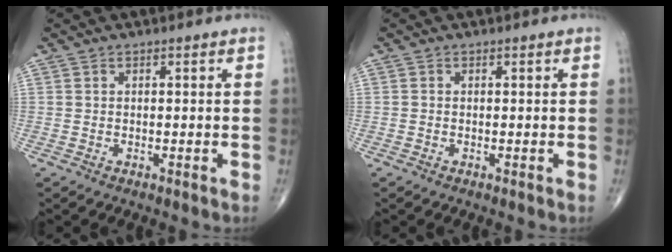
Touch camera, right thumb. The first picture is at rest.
{"total": 0.0}